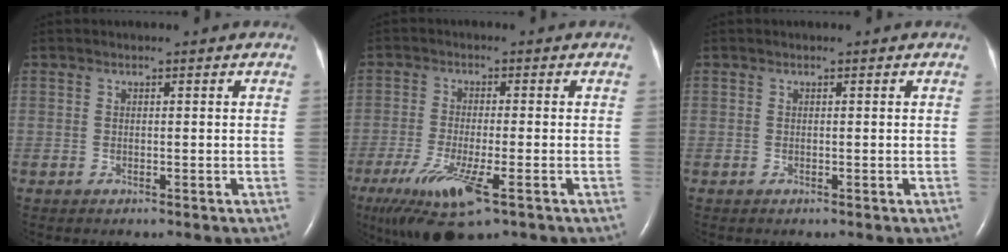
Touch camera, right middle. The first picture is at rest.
{"total": 10.6, "force": [-5.7, 1.9, 8.8], "torque": [-0.167, -0.031, -0.095]}
{"total": 0.0}